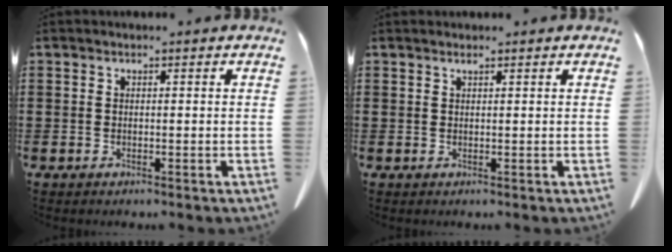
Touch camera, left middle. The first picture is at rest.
{"total": 0.8, "force": [0.6, 0.0, 0.5], "torque": [-0.012, -0.002, 0.013]}